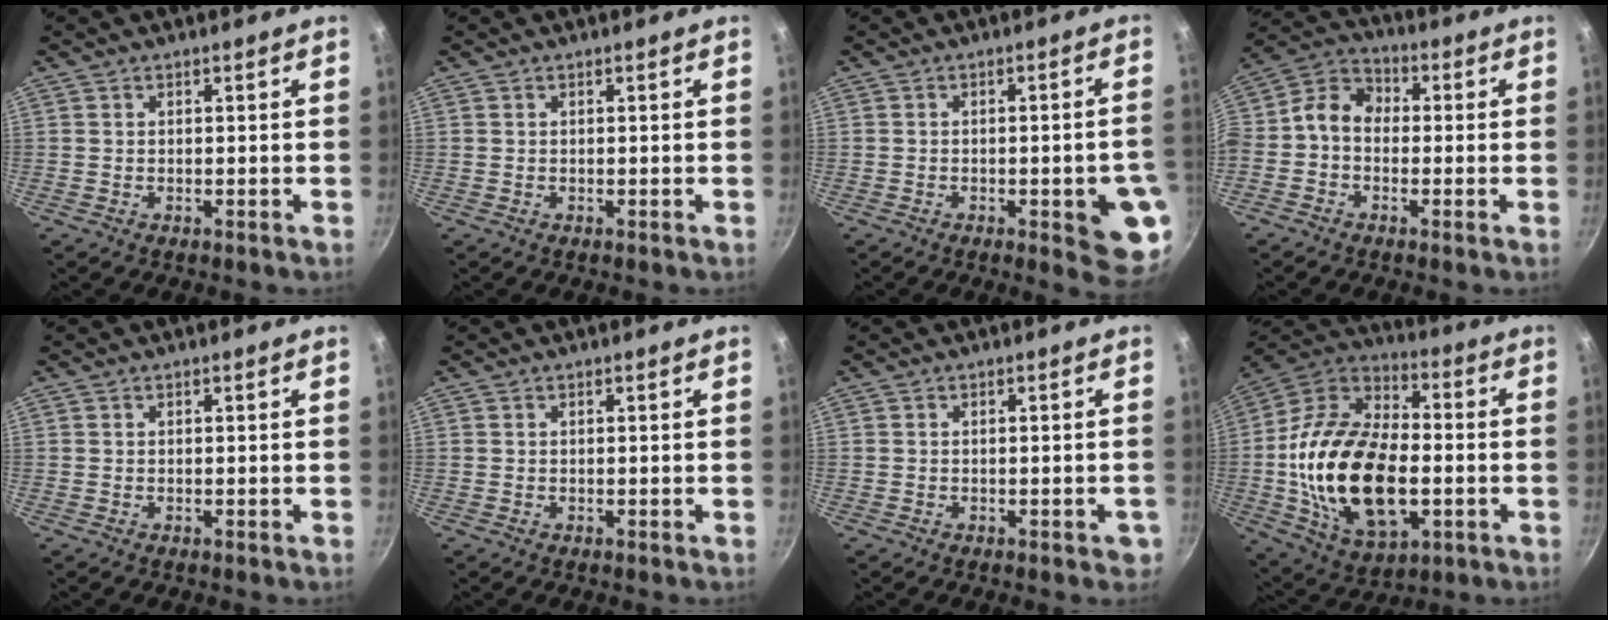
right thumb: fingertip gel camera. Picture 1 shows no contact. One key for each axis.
{"total": 0.0}
{"total": 10.4, "fx": -2.8, "fy": 3.0, "fz": 9.6, "tx": -0.086, "ty": 0.010, "tz": -0.031}
{"total": 9.2, "fx": -1.0, "fy": 7.1, "fz": 5.7, "tx": -0.096, "ty": 0.042, "tz": -0.045}
{"total": 0.0}
{"total": 0.0}
{"total": 2.5, "fx": -1.1, "fy": 1.2, "fz": 1.9, "tx": -0.012, "ty": 0.007, "tz": -0.010}
{"total": 27.0, "fx": -3.4, "fy": 16.0, "fz": 21.5, "tx": -0.383, "ty": 0.026, "tz": -0.057}